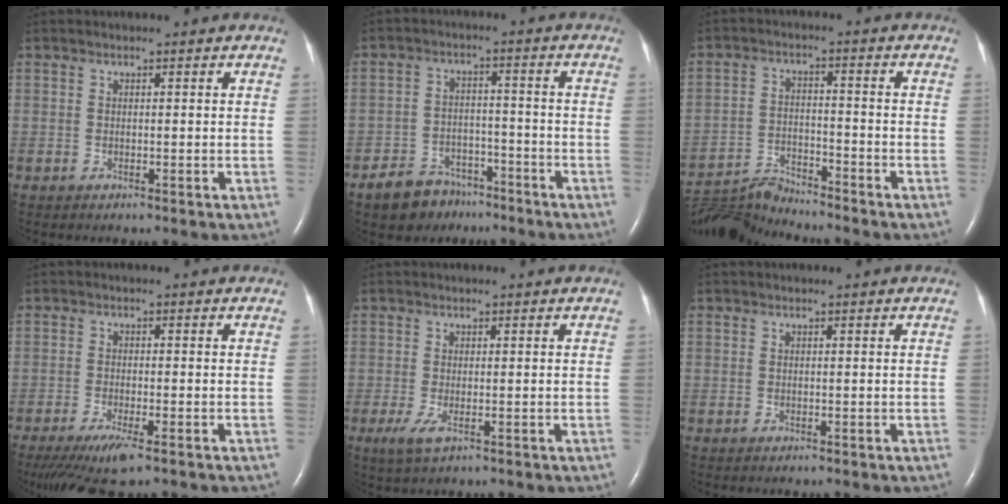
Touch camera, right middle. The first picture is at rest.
{"total": 7.3, "force": [-5.5, 4.5, 1.7], "torque": [-0.036, 0.005, -0.086]}
{"total": 7.1, "force": [-7.0, -0.8, -0.8], "torque": [0.003, -0.002, -0.128]}
{"total": 7.1, "force": [-4.8, 1.0, 5.1], "torque": [-0.094, -0.020, -0.082]}
{"total": 2.6, "force": [-1.0, 0.7, 2.3], "torque": [-0.050, -0.008, -0.015]}
{"total": 0.0}